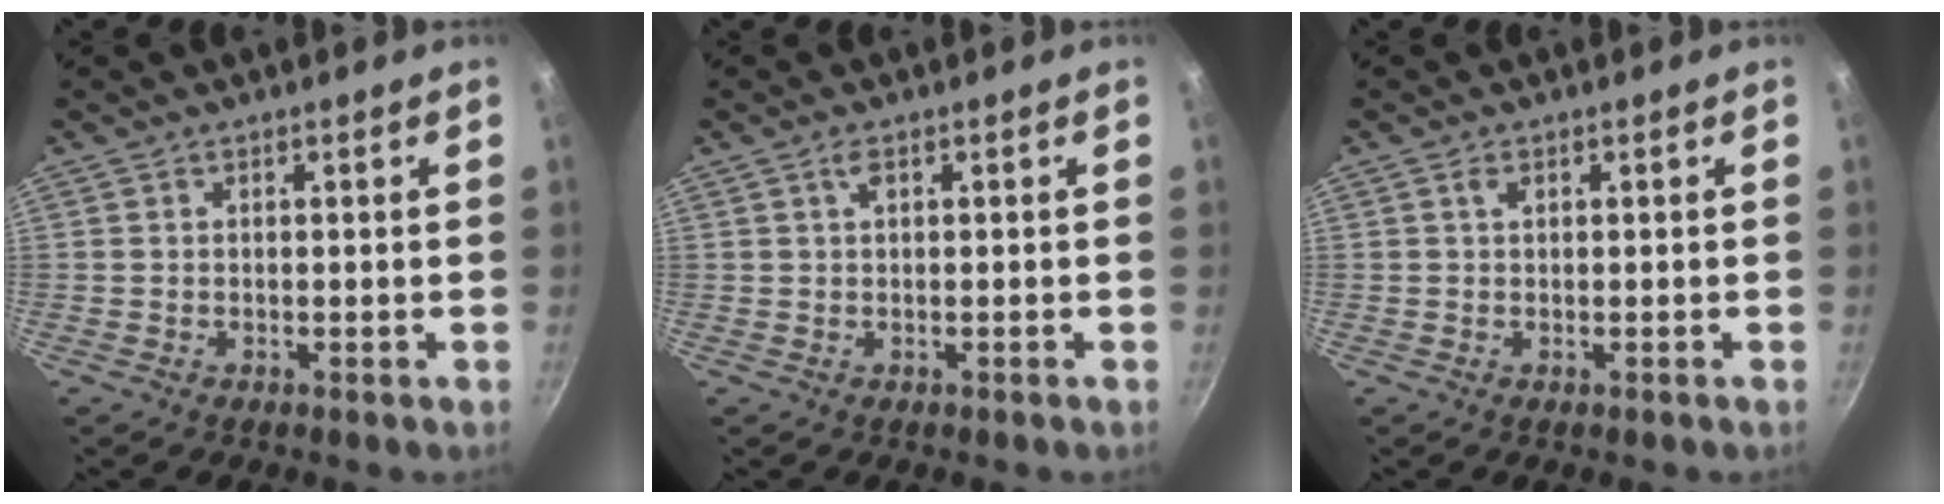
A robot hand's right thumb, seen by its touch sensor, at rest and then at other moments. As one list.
[{"total": 1.1, "force": [0.3, 0.3, 1.0], "torque": [-0.019, 0.003, 0.004]}, {"total": 0.8, "force": [0.3, 0.4, 0.6], "torque": [-0.009, 0.002, 0.004]}]